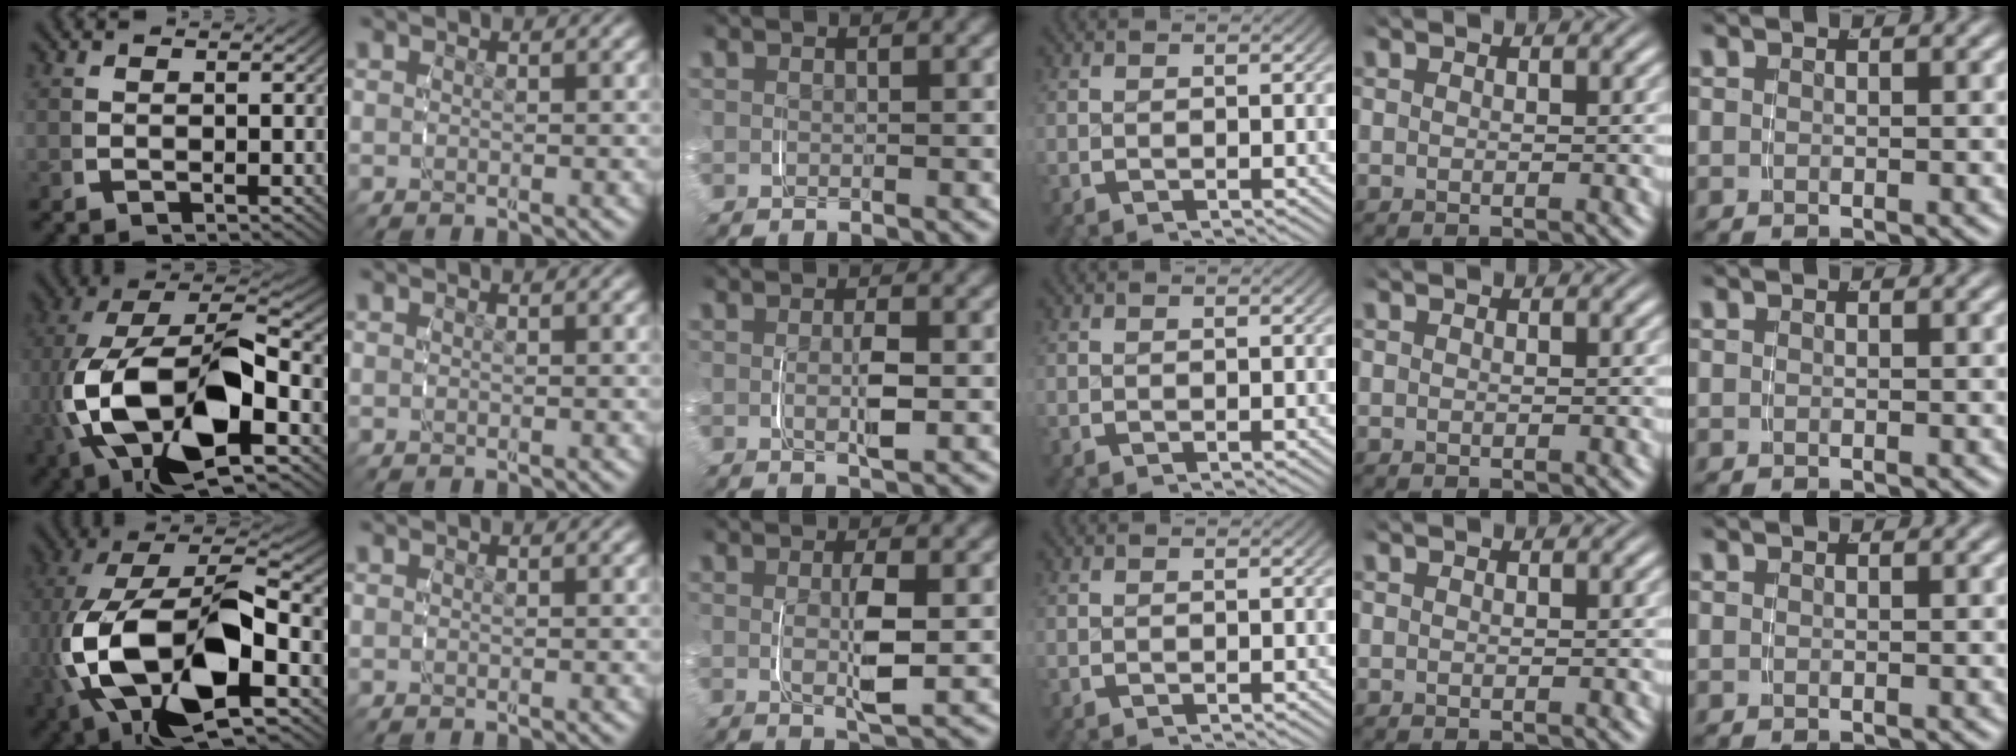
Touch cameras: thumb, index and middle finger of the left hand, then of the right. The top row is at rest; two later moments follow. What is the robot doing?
{"motion": "grasp_and_lifting", "object": "jar lid"}